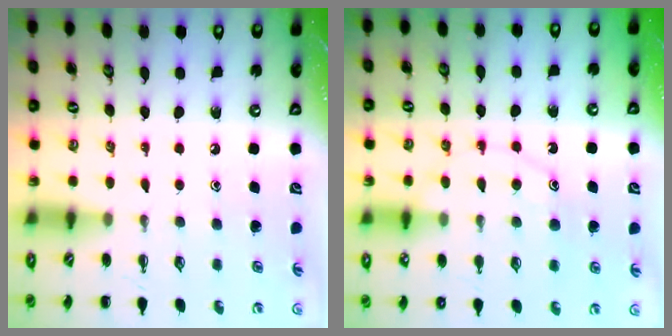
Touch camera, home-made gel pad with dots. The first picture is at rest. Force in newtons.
{"total": 11.9, "press": 11.9, "slide": 0.8}